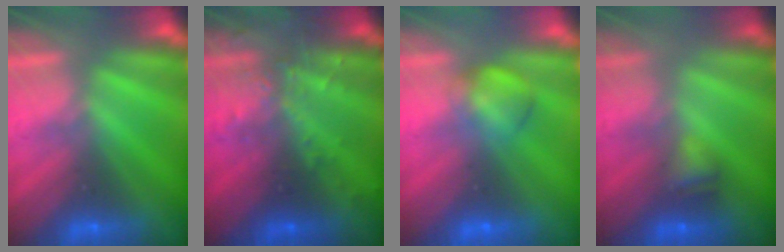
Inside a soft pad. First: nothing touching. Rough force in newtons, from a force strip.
{"total": 2.9}
{"total": 4.6}
{"total": 2.4}